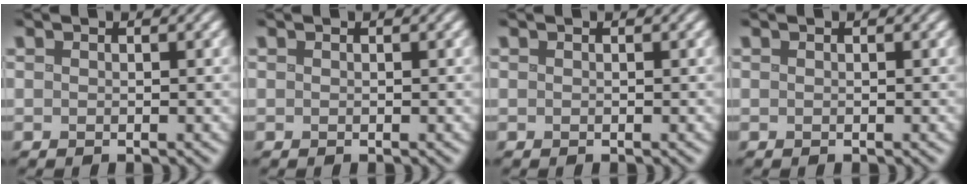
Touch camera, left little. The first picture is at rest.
{"total": 0.0}
{"total": 0.0}
{"total": 0.0}